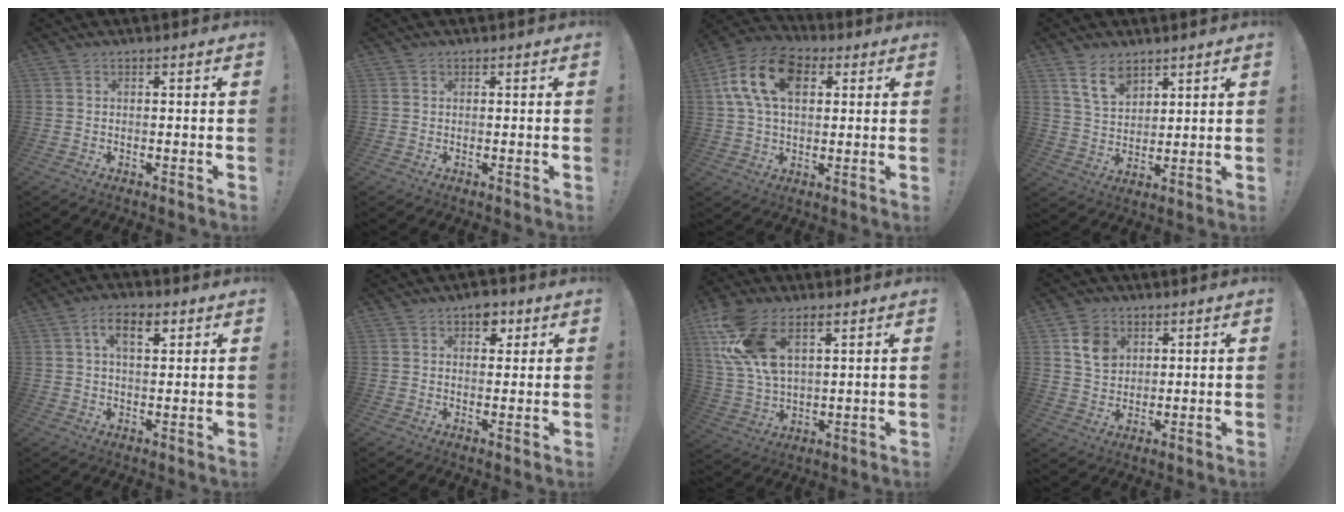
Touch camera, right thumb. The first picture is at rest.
{"total": 0.5, "force": [0.3, 0.4, 0.0], "torque": [0.007, -0.002, 0.004]}
{"total": 16.2, "force": [5.0, 10.5, 11.3], "torque": [-0.213, 0.003, 0.091]}
{"total": 8.9, "force": [6.1, 4.9, 4.2], "torque": [-0.073, -0.030, 0.117]}
{"total": 7.6, "force": [3.0, 4.1, 5.7], "torque": [-0.086, 0.003, 0.049]}
{"total": 5.4, "force": [2.9, 3.7, 2.7], "torque": [-0.015, -0.008, 0.047]}
{"total": 15.9, "force": [7.5, 9.2, 10.6], "torque": [-0.221, -0.020, 0.144]}
{"total": 8.3, "force": [3.7, 6.6, 3.2], "torque": [-0.036, -0.014, 0.071]}